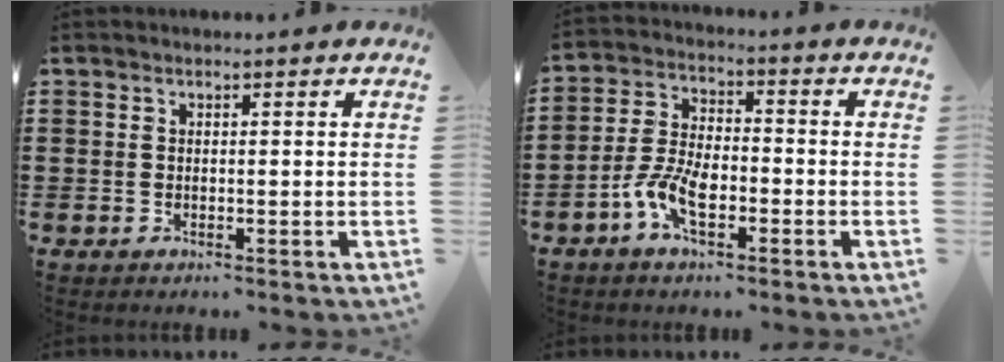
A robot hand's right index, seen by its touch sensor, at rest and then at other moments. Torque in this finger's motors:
{"motor_torque": [2.14, 0.00, 0.55, 0.12]}